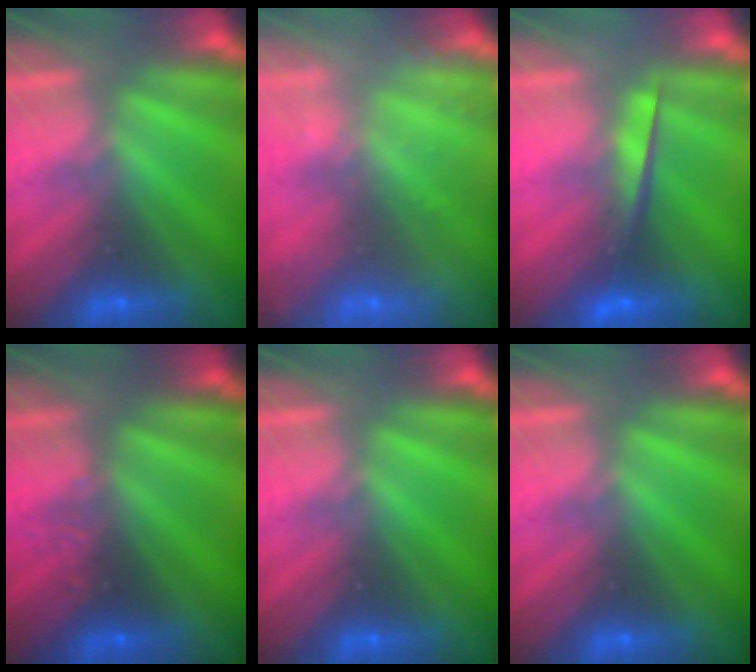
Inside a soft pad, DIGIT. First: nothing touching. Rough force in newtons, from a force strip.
{"total": 7.7}
{"total": 4.7}
{"total": 2.4}
{"total": 0.0}
{"total": 0.0}